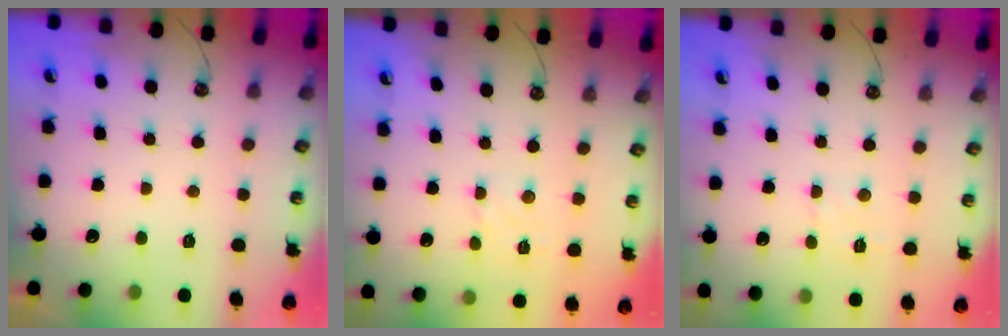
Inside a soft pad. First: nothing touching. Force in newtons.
{"total": 2.2, "press": 2.2, "slide": 0.6}
{"total": 6.0, "press": 6.0, "slide": 0.6}